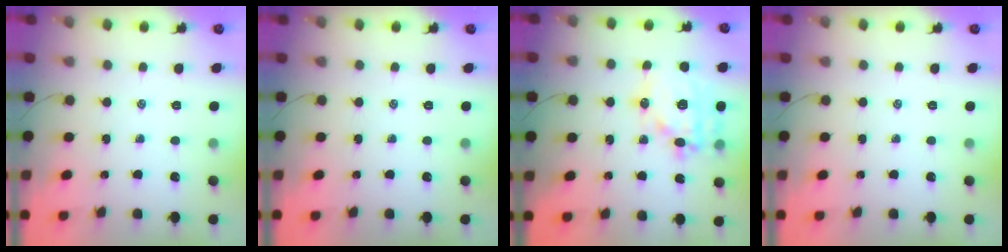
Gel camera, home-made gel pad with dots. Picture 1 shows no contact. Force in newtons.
{"total": 0.0}
{"total": 16.5, "press": 16.2, "slide": 3.2}
{"total": 0.0}